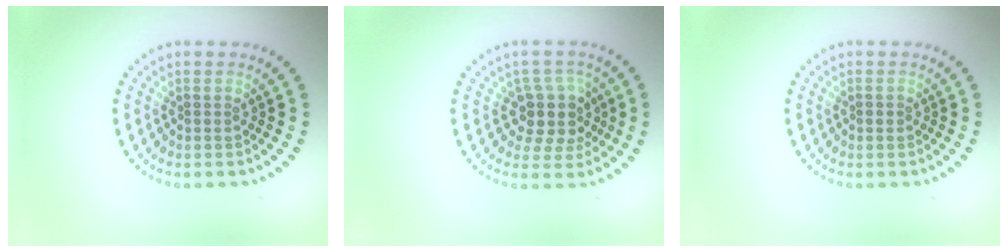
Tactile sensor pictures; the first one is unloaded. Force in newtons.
{"total": 3.8, "press": 3.1, "slide": 2.2}
{"total": 0.8, "press": 0.8, "slide": 0.1}